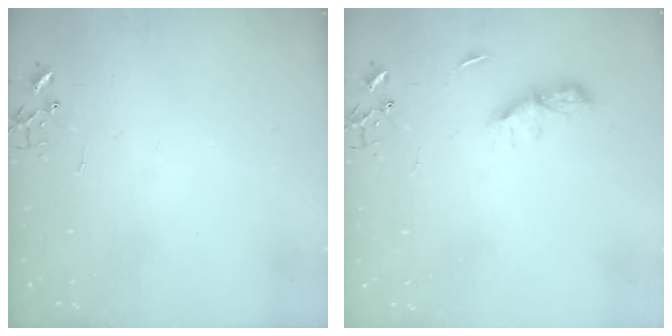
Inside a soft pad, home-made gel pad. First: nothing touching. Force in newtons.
{"total": 6.4, "press": 6.3, "slide": 0.7}